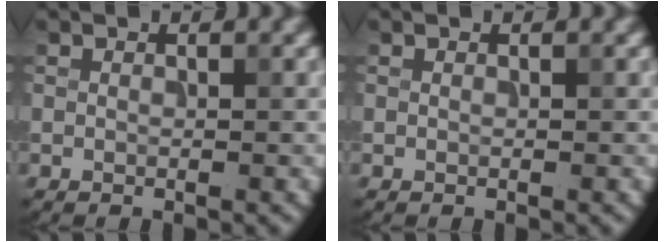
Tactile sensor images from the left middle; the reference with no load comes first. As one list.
[{"total": 0.0}]